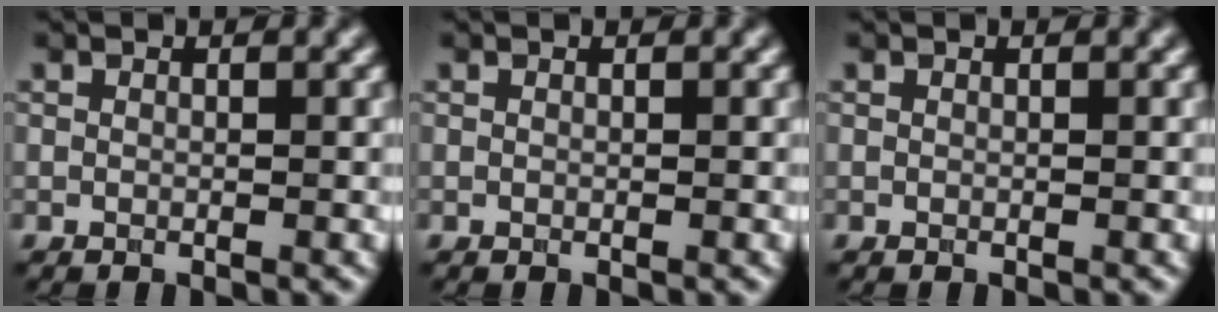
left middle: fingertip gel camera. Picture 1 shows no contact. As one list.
[{"total": 0.0}, {"total": 0.0}]